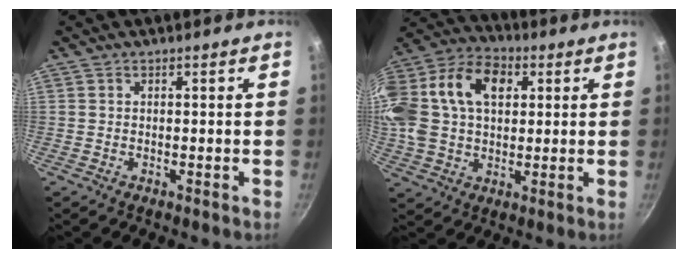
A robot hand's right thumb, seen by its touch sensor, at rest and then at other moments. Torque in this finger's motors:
{"motor_torque": [2.40, 2.61, 1.04, -0.76, 0.45]}